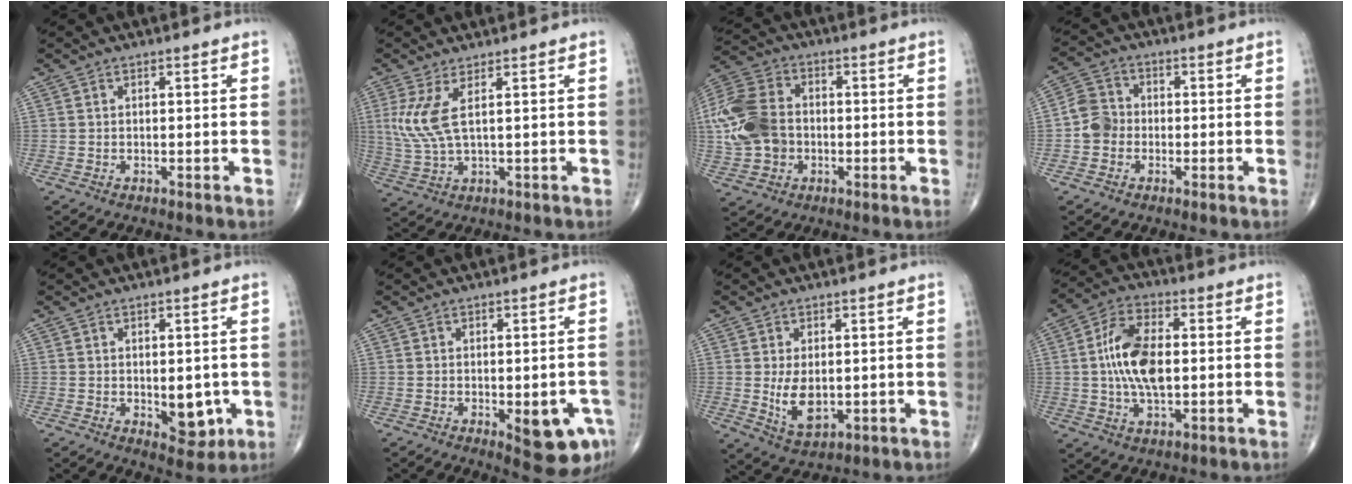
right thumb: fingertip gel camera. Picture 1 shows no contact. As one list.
[{"total": 6.3, "force": [2.0, 1.3, 5.9], "torque": [-0.160, -0.012, 0.049]}, {"total": 14.8, "force": [-1.1, 11.2, 9.7], "torque": [-0.207, 0.018, -0.023]}, {"total": 5.2, "force": [-1.2, 4.6, 2.1], "torque": [-0.027, 0.015, -0.035]}, {"total": 6.3, "force": [-0.9, 3.6, 5.1], "torque": [-0.039, -0.010, -0.003]}, {"total": 8.8, "force": [-3.0, 3.3, 7.6], "torque": [-0.075, 0.000, -0.026]}, {"total": 6.6, "force": [-0.1, 3.7, 5.4], "torque": [-0.090, -0.017, 0.012]}, {"total": 12.3, "force": [0.4, 6.2, 10.6], "torque": [-0.205, 0.009, 0.005]}]